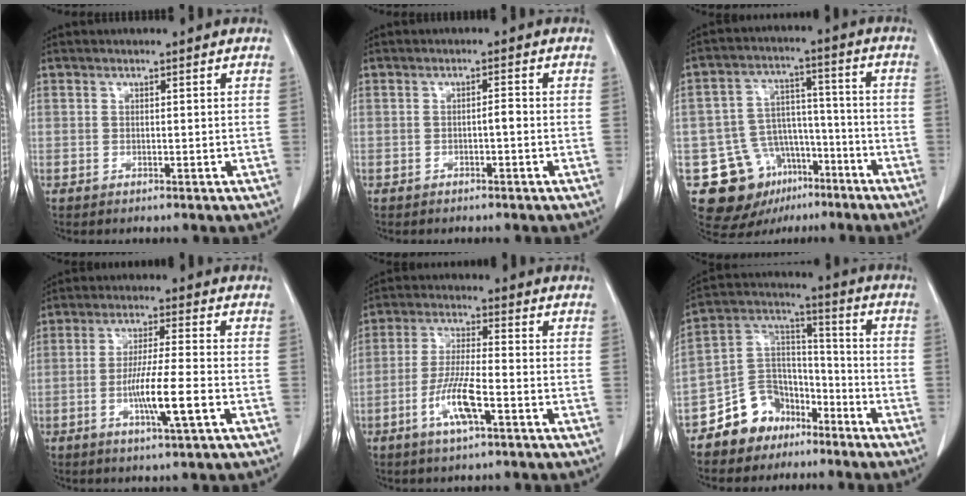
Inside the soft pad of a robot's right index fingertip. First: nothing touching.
{"total": 1.3, "force": [-0.5, 0.2, 1.1], "torque": [-0.018, 0.003, -0.009]}
{"total": 13.0, "force": [-7.0, 9.8, 4.8], "torque": [-0.075, 0.051, -0.095]}
{"total": 8.5, "force": [-2.8, -0.1, 8.0], "torque": [-0.146, -0.010, -0.051]}
{"total": 8.0, "force": [-3.5, 1.1, 7.1], "torque": [-0.145, -0.007, -0.066]}
{"total": 10.7, "force": [-7.3, 7.6, 2.3], "torque": [-0.043, 0.055, -0.128]}